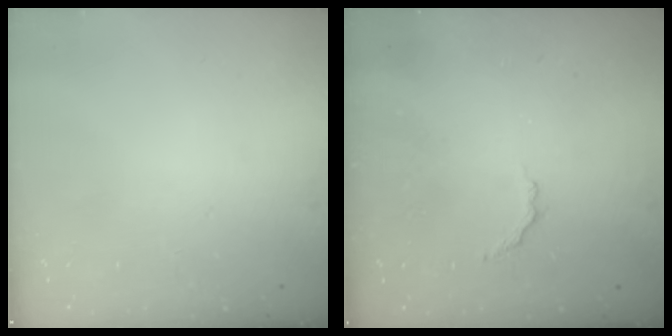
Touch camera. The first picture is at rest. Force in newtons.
{"total": 2.9, "press": 2.7, "slide": 0.9}